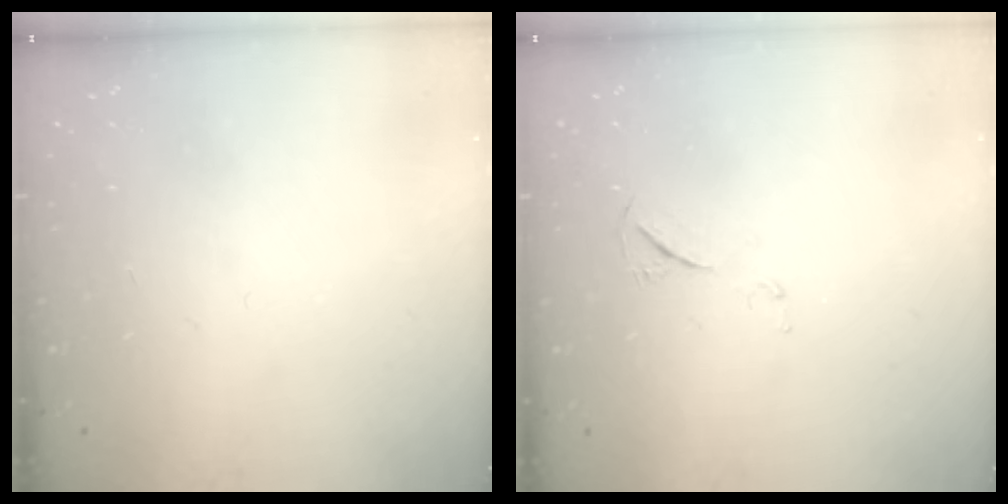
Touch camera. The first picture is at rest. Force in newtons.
{"total": 4.5, "press": 4.5, "slide": 0.6}